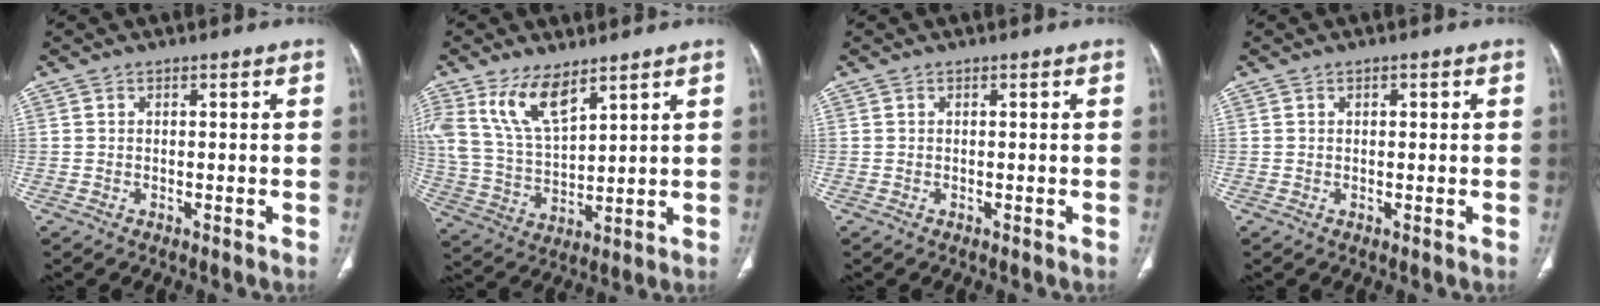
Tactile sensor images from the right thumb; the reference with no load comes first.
{"total": 11.5, "force": [7.2, 4.9, 7.5], "torque": [-0.141, -0.029, 0.156]}
{"total": 0.0}
{"total": 1.0, "force": [0.5, 0.5, 0.8], "torque": [-0.009, -0.001, 0.008]}